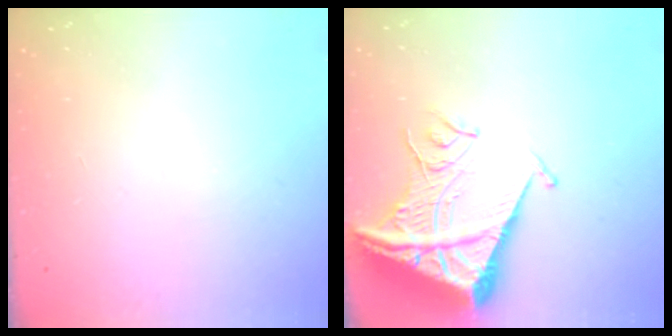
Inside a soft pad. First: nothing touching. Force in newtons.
{"total": 16.6, "press": 16.4, "slide": 2.0}